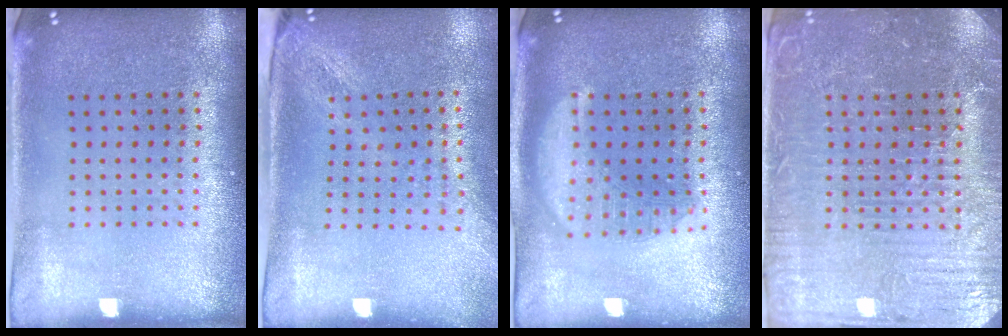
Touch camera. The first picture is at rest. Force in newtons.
{"total": 2.1, "press": 1.7, "slide": 1.3}
{"total": 2.4, "press": 2.4, "slide": 0.3}
{"total": 4.3, "press": 4.1, "slide": 1.2}